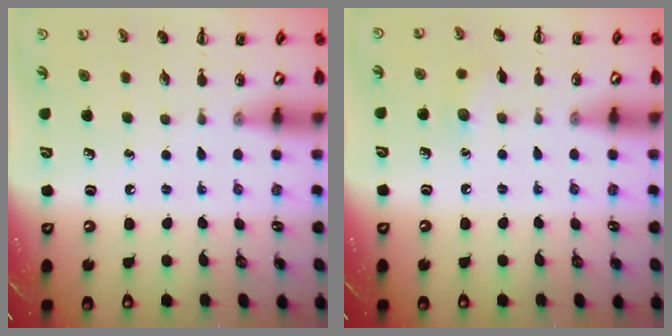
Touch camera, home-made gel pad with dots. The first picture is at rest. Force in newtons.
{"total": 5.8, "press": 5.6, "slide": 1.6}